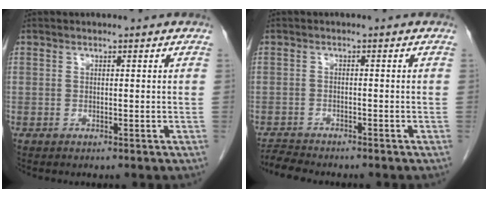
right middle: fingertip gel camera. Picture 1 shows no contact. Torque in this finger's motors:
{"motor_torque": [0.32, -0.28, -0.01, 0.00]}